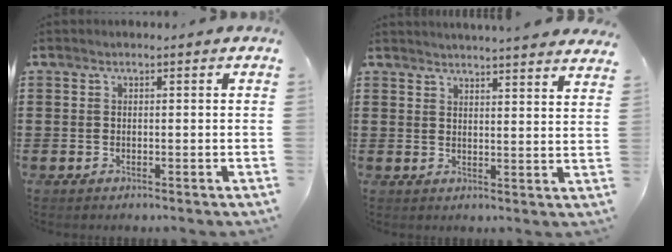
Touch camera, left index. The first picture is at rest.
{"total": 3.5, "force": [3.4, -0.8, 0.2], "torque": [-0.015, -0.020, 0.062]}